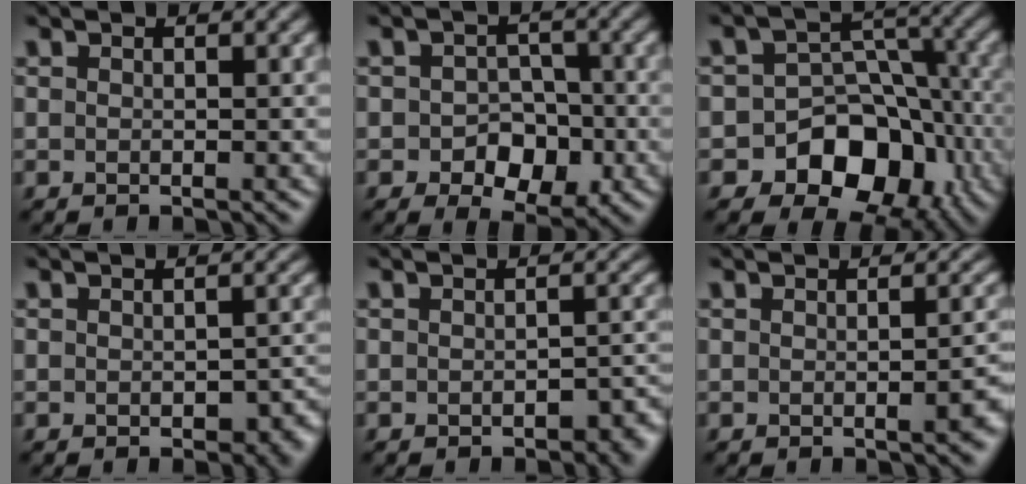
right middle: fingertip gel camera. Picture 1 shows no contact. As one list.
[{"total": 5.6, "force": [-1.9, 3.8, 3.6], "torque": [-0.051, -0.003, -0.033]}, {"total": 9.4, "force": [-4.4, 6.7, 4.8], "torque": [-0.039, 0.006, -0.078]}, {"total": 3.8, "force": [-1.2, 1.8, 3.1], "torque": [-0.035, -0.008, -0.011]}, {"total": 3.5, "force": [-1.3, 1.4, 2.9], "torque": [-0.035, -0.005, -0.014]}, {"total": 3.1, "force": [-0.6, 0.8, 2.9], "torque": [-0.029, 0.002, -0.006]}]